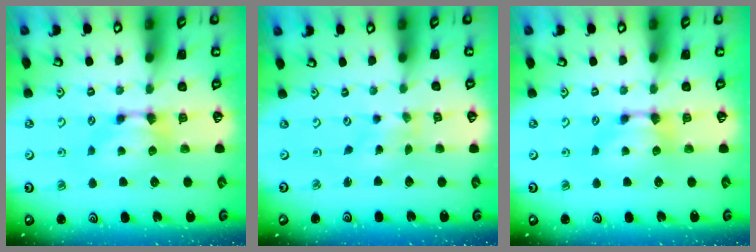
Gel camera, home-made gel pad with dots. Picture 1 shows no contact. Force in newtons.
{"total": 4.4, "press": 4.3, "slide": 0.7}
{"total": 0.0}